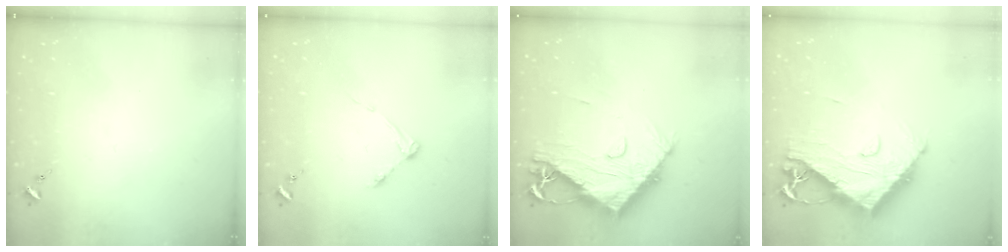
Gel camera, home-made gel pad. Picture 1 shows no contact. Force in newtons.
{"total": 3.7, "press": 3.7, "slide": 0.4}
{"total": 18.4, "press": 18.3, "slide": 1.6}
{"total": 15.8, "press": 15.7, "slide": 1.7}